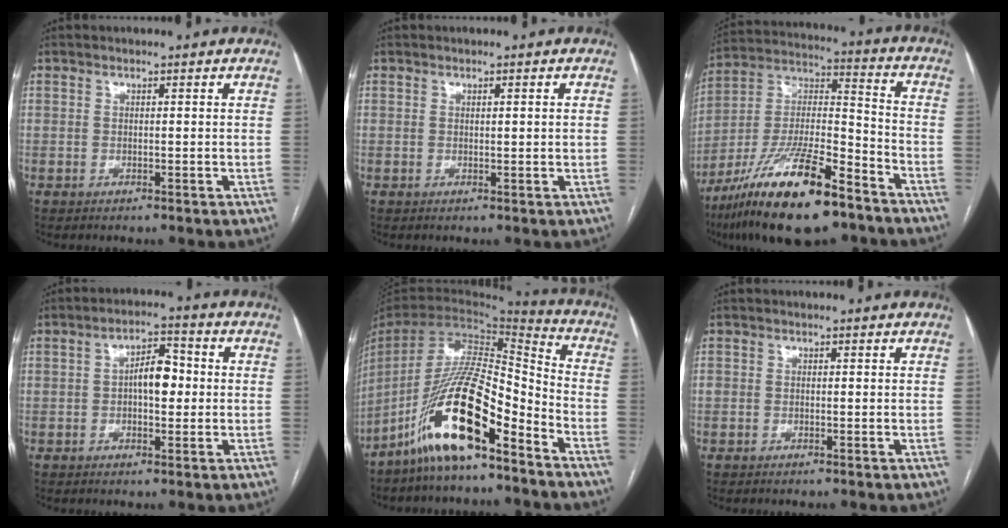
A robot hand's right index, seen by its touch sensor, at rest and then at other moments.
{"total": 1.0, "force": [0.2, 0.1, 1.0], "torque": [-0.020, 0.002, 0.003]}
{"total": 22.0, "force": [-14.6, 4.5, 15.8], "torque": [-0.296, -0.017, -0.258]}
{"total": 5.8, "force": [0.0, 2.6, 5.2], "torque": [-0.084, 0.018, -0.002]}
{"total": 17.3, "force": [-10.8, 3.1, 13.1], "torque": [-0.263, 0.002, -0.198]}
{"total": 0.7, "force": [-0.1, 0.6, 0.4], "torque": [-0.004, 0.005, 0.001]}